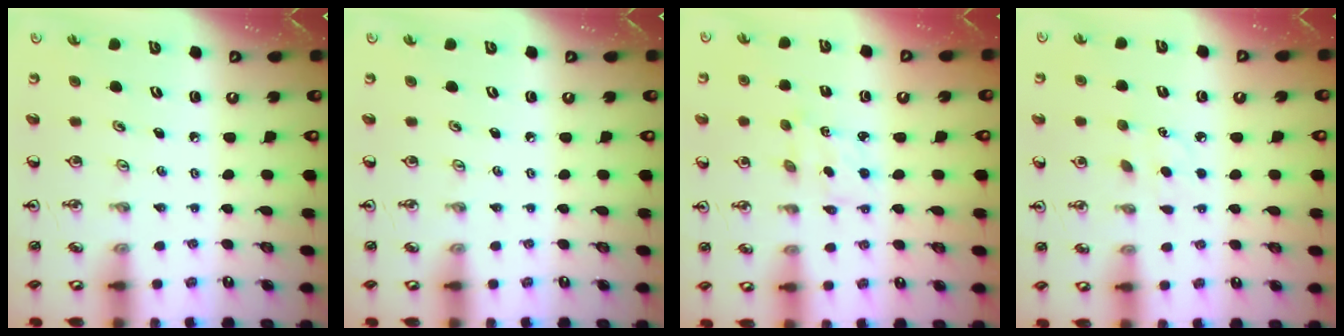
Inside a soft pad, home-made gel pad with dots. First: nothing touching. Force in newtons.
{"total": 0.0}
{"total": 3.0, "press": 2.9, "slide": 0.6}
{"total": 4.0, "press": 3.9, "slide": 0.4}